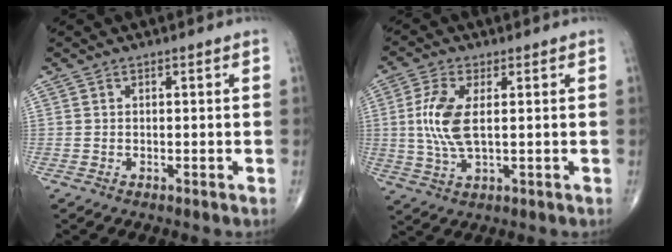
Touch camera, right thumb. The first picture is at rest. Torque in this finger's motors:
{"motor_torque": [-0.48, 0.86, 0.06, -0.35, 0.22]}